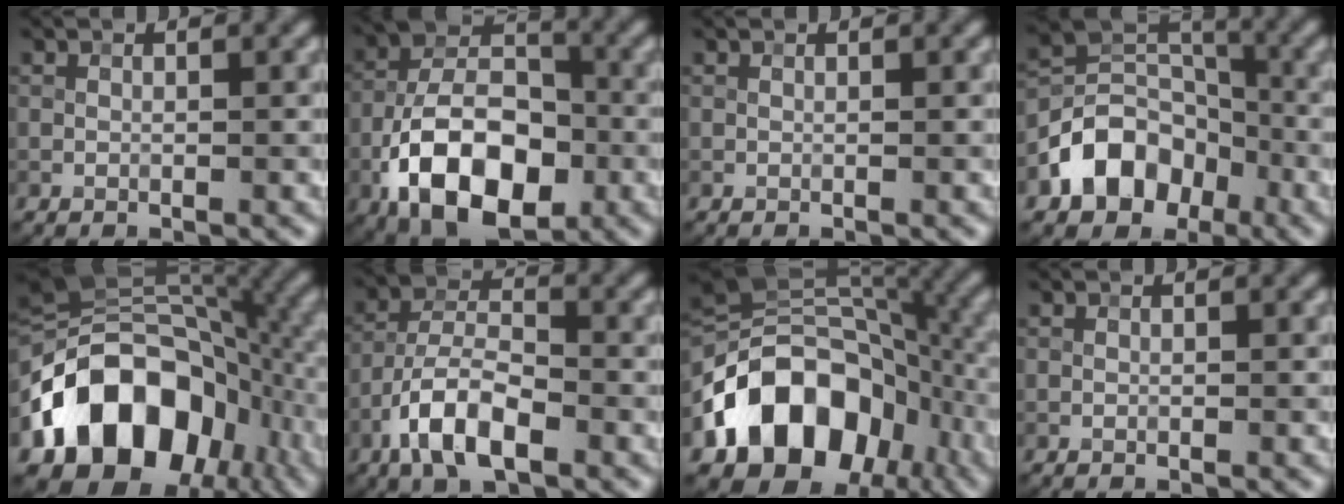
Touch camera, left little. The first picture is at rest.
{"total": 12.8, "force": [-5.4, 7.1, 9.2], "torque": [-0.164, 0.000, -0.104]}
{"total": 0.0}
{"total": 7.8, "force": [-3.7, 5.7, 3.8], "torque": [-0.052, -0.002, -0.076]}
{"total": 15.6, "force": [-5.7, 11.0, 9.4], "torque": [-0.147, 0.004, -0.109]}
{"total": 6.7, "force": [-3.4, 2.9, 5.1], "torque": [-0.091, 0.005, -0.071]}
{"total": 13.7, "force": [-5.4, 9.8, 8.0], "torque": [-0.131, 0.009, -0.108]}
{"total": 0.0}